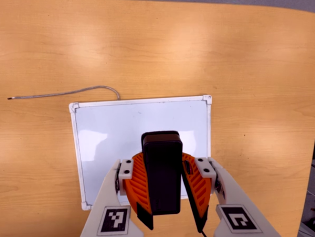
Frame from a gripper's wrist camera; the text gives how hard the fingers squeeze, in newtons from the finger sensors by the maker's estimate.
{"total": 10.8, "left": 10.6, "right": 11.1}